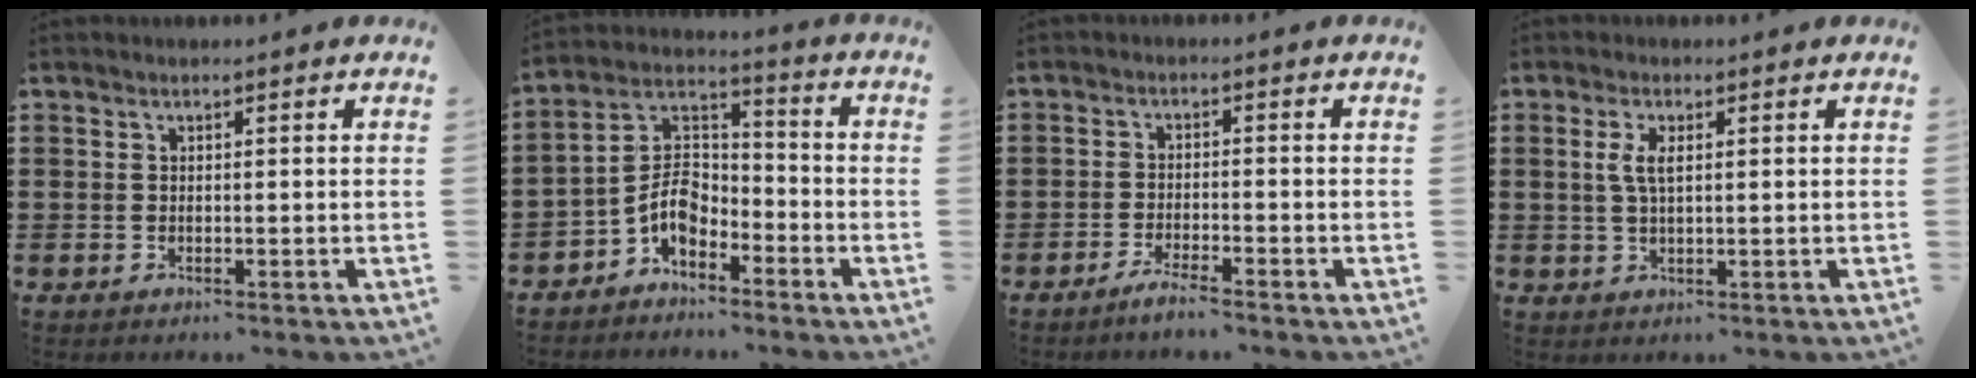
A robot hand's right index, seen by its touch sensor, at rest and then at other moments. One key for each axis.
{"total": 6.9, "fx": -3.7, "fy": 4.2, "fz": 4.0, "tx": -0.097, "ty": -0.002, "tz": -0.078}
{"total": 2.6, "fx": -2.4, "fy": -0.2, "fz": 1.1, "tx": -0.026, "ty": 0.001, "tz": -0.047}
{"total": 3.1, "fx": 0.7, "fy": 1.0, "fz": 2.9, "tx": -0.060, "ty": 0.007, "tz": 0.010}